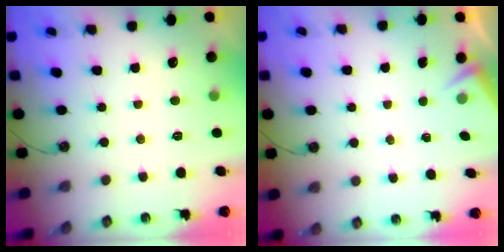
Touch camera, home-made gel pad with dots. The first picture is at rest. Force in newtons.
{"total": 2.5, "press": 2.5, "slide": 0.4}